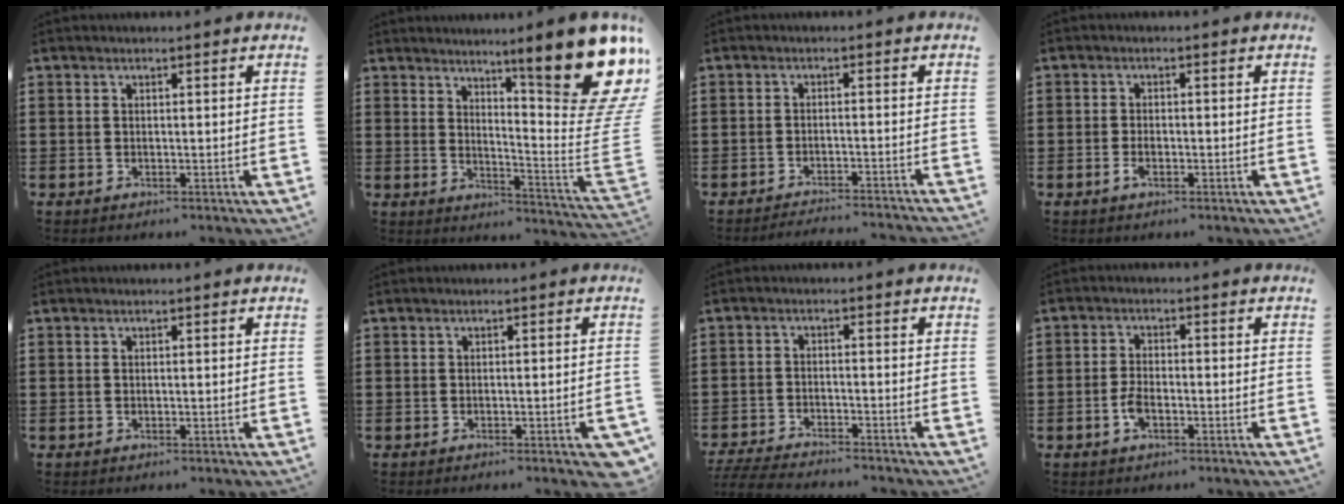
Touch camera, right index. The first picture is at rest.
{"total": 15.3, "force": [9.6, 2.9, 11.5], "torque": [-0.174, -0.076, 0.157]}
{"total": 2.3, "force": [-2.2, -0.5, 0.4], "torque": [-0.010, -0.003, -0.046]}
{"total": 1.8, "force": [-0.9, 0.7, 1.5], "torque": [-0.037, -0.005, -0.018]}
{"total": 0.0}
{"total": 1.0, "force": [-0.6, 0.1, 0.8], "torque": [-0.014, -0.002, -0.011]}
{"total": 4.3, "force": [-4.2, 0.0, 0.7], "torque": [-0.025, -0.009, -0.089]}
{"total": 3.3, "force": [-1.4, 1.5, 2.6], "torque": [-0.068, -0.004, -0.032]}